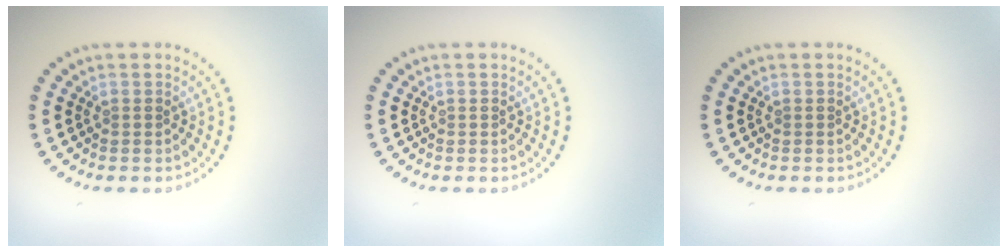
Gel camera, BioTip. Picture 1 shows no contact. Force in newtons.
{"total": 0.0}
{"total": 0.0}